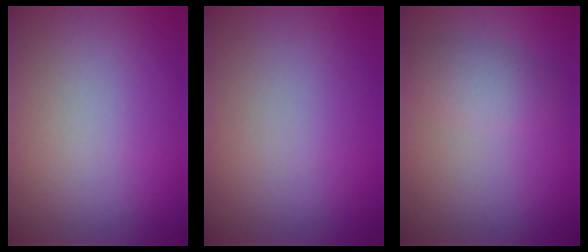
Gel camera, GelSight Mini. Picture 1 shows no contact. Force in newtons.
{"total": 0.0}
{"total": 2.7, "press": 2.7, "slide": 0.1}